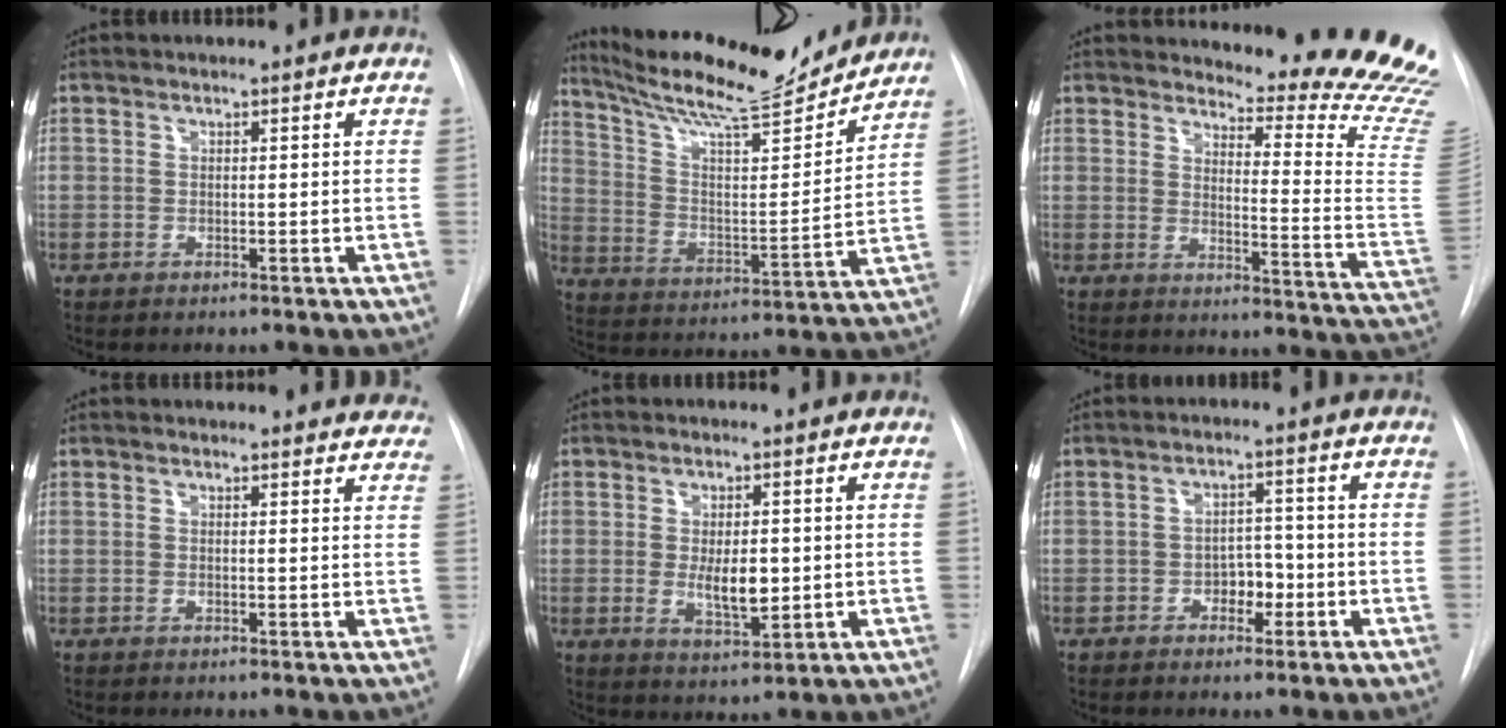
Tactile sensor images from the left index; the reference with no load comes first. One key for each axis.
{"total": 18.4, "fx": 16.9, "fy": 1.6, "fz": 7.0, "tx": -0.126, "ty": -0.025, "tz": 0.268}
{"total": 17.7, "fx": 17.2, "fy": -1.2, "fz": 4.2, "tx": -0.063, "ty": -0.178, "tz": 0.189}
{"total": 9.9, "fx": 9.4, "fy": 2.6, "fz": 1.2, "tx": 0.023, "ty": -0.020, "tz": 0.072}
{"total": 5.4, "fx": -0.8, "fy": 2.2, "fz": 4.9, "tx": -0.082, "ty": -0.016, "tz": -0.004}
{"total": 3.8, "fx": -2.2, "fy": 2.3, "fz": 2.2, "tx": -0.023, "ty": 0.003, "tz": -0.033}